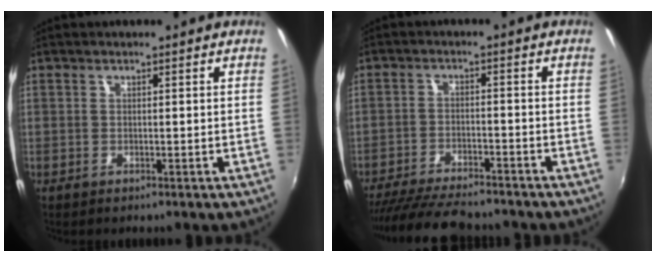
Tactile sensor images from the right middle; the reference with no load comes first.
{"total": 14.2, "force": [-12.5, 2.7, 6.2], "torque": [-0.137, -0.021, -0.202]}